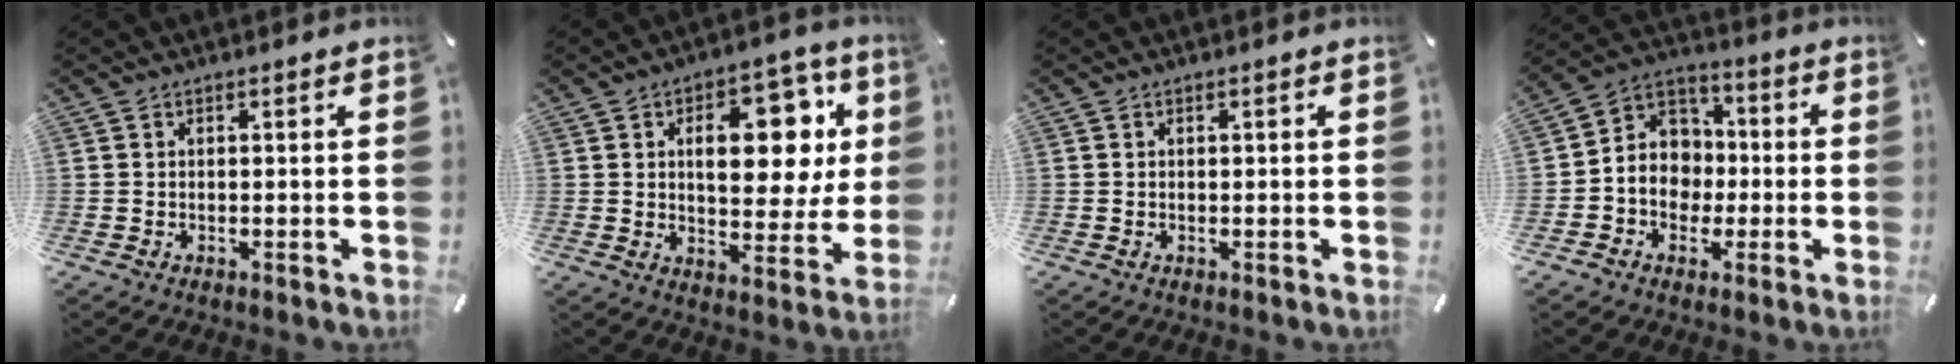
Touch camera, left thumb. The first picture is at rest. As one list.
[{"total": 17.3, "force": [5.3, 10.1, 13.0], "torque": [-0.164, -0.023, 0.086]}, {"total": 0.0}, {"total": 9.1, "force": [-2.1, 8.6, 2.2], "torque": [-0.048, 0.012, -0.040]}]